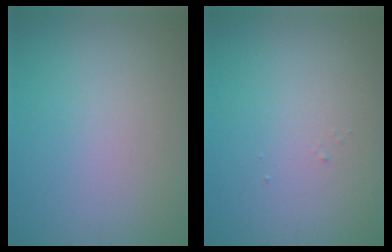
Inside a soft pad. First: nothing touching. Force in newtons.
{"total": 0.0}